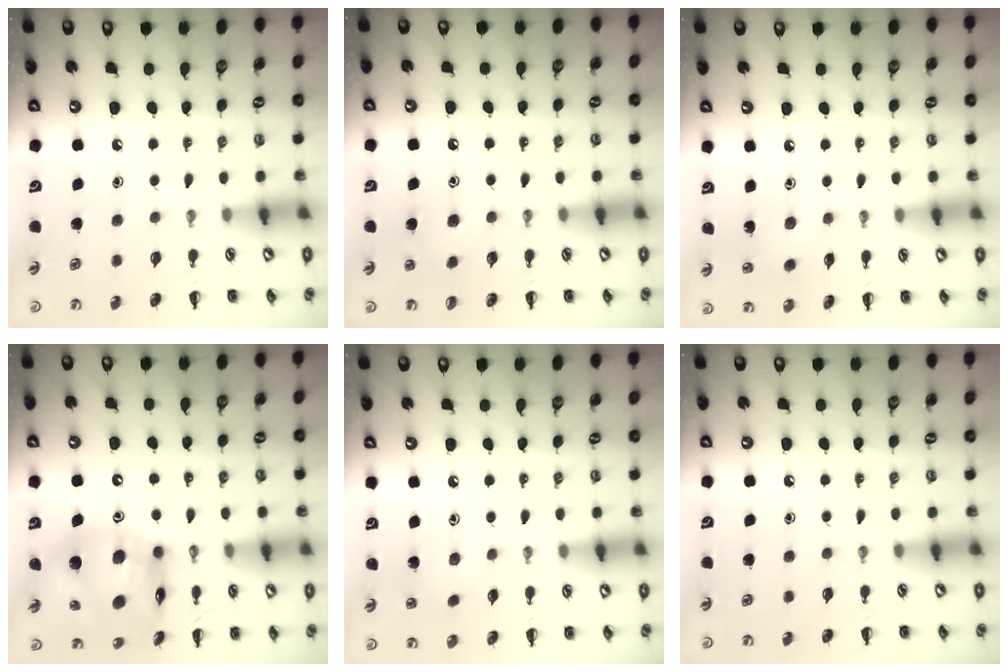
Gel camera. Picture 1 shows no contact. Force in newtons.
{"total": 6.9, "press": 6.7, "slide": 1.9}
{"total": 2.8, "press": 2.6, "slide": 0.9}
{"total": 14.2, "press": 13.8, "slide": 3.4}
{"total": 2.4, "press": 2.4, "slide": 0.4}
{"total": 0.0}